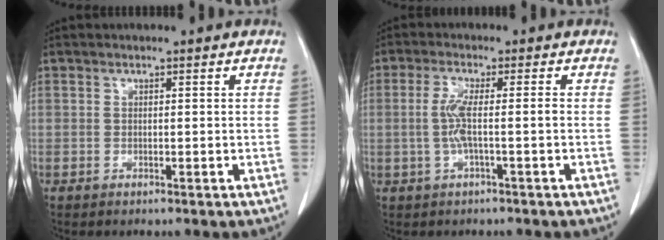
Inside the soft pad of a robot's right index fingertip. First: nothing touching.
{"total": 4.0, "force": [-0.6, 0.0, 4.0], "torque": [-0.088, 0.004, -0.012]}